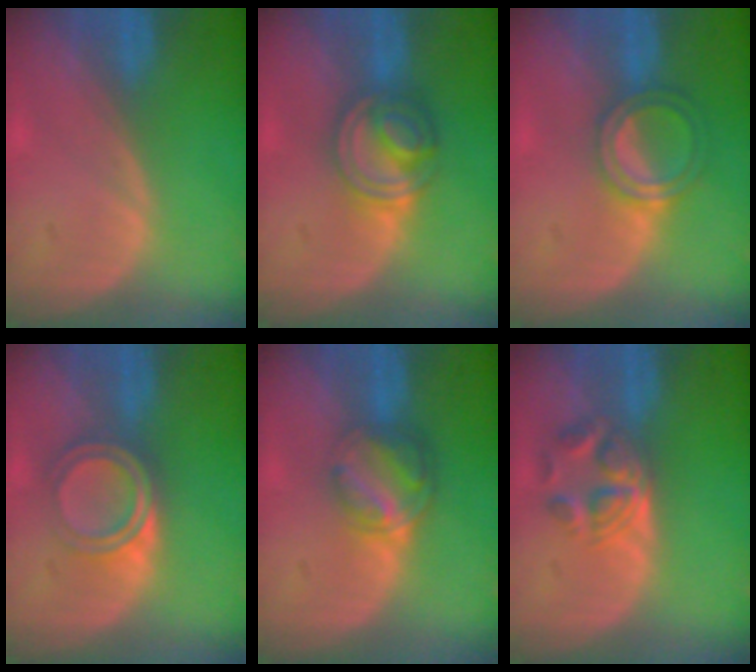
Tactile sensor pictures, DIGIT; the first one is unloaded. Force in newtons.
{"total": 6.4, "press": 6.1, "slide": 2.0}
{"total": 5.1, "press": 4.7, "slide": 1.9}
{"total": 5.5, "press": 5.0, "slide": 2.3}
{"total": 6.4, "press": 5.4, "slide": 3.3}
{"total": 5.7, "press": 4.8, "slide": 3.1}